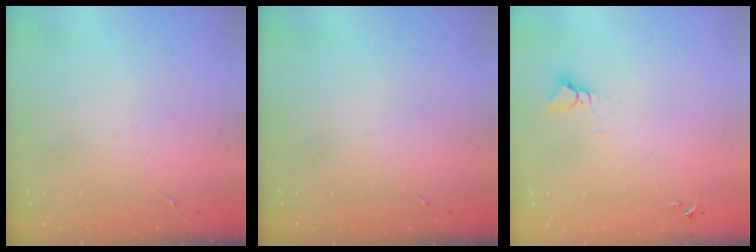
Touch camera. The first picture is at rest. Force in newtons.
{"total": 0.0}
{"total": 3.9, "press": 3.8, "slide": 0.5}